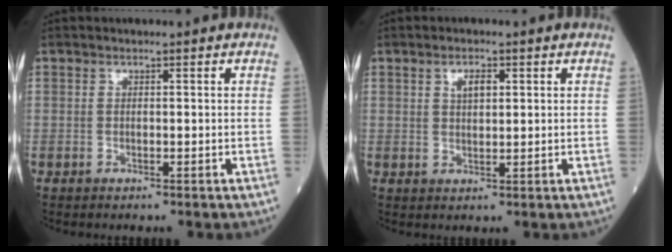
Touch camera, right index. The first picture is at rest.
{"total": 2.7, "force": [1.1, 1.1, 2.2], "torque": [-0.039, 0.000, 0.020]}